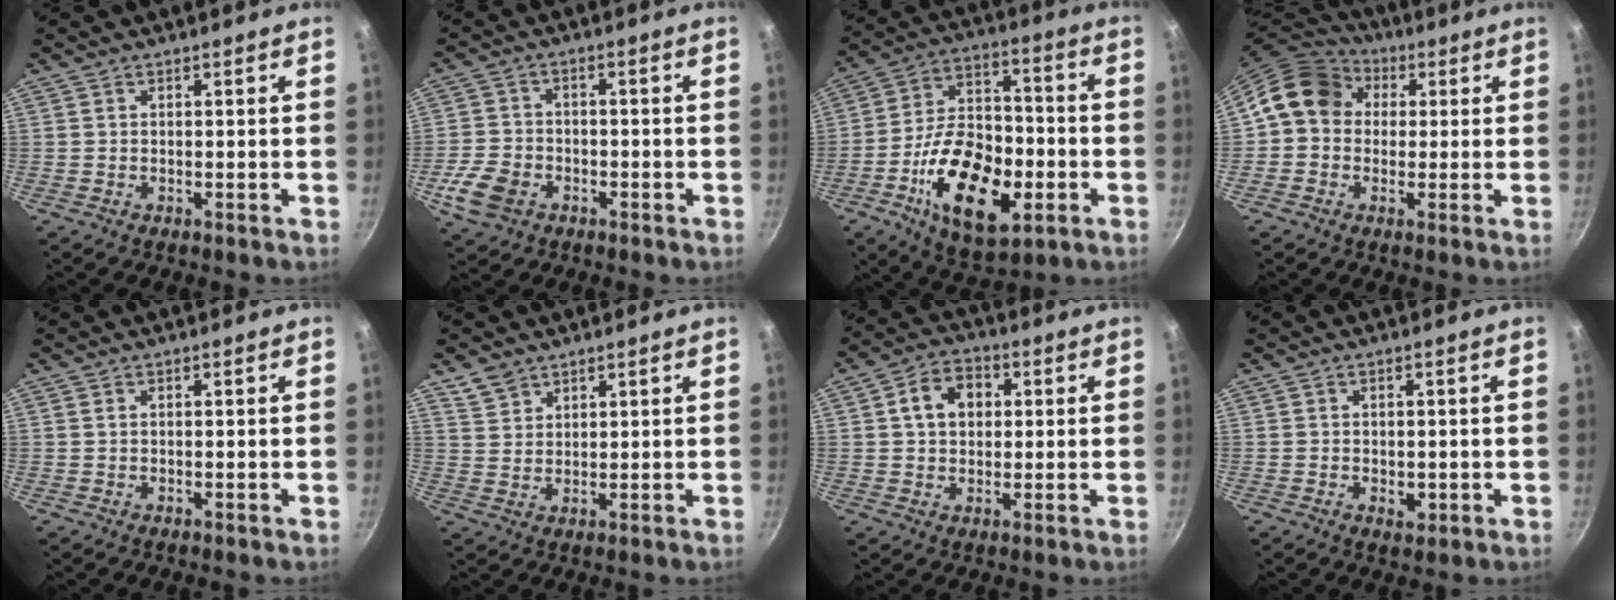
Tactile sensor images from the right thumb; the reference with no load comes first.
{"total": 7.9, "force": [-3.3, 5.8, 4.1], "torque": [-0.079, 0.017, -0.064]}
{"total": 21.8, "force": [-7.0, 11.9, 16.8], "torque": [-0.262, 0.030, -0.118]}
{"total": 12.1, "force": [2.0, 10.2, 6.1], "torque": [-0.075, 0.026, 0.011]}
{"total": 0.0}
{"total": 4.4, "force": [3.3, 2.5, 1.3], "torque": [-0.014, -0.004, 0.069]}
{"total": 8.3, "force": [1.8, 6.3, 5.0], "torque": [-0.056, 0.012, 0.022]}
{"total": 2.6, "force": [-0.6, 1.8, 1.8], "torque": [-0.021, -0.003, -0.006]}